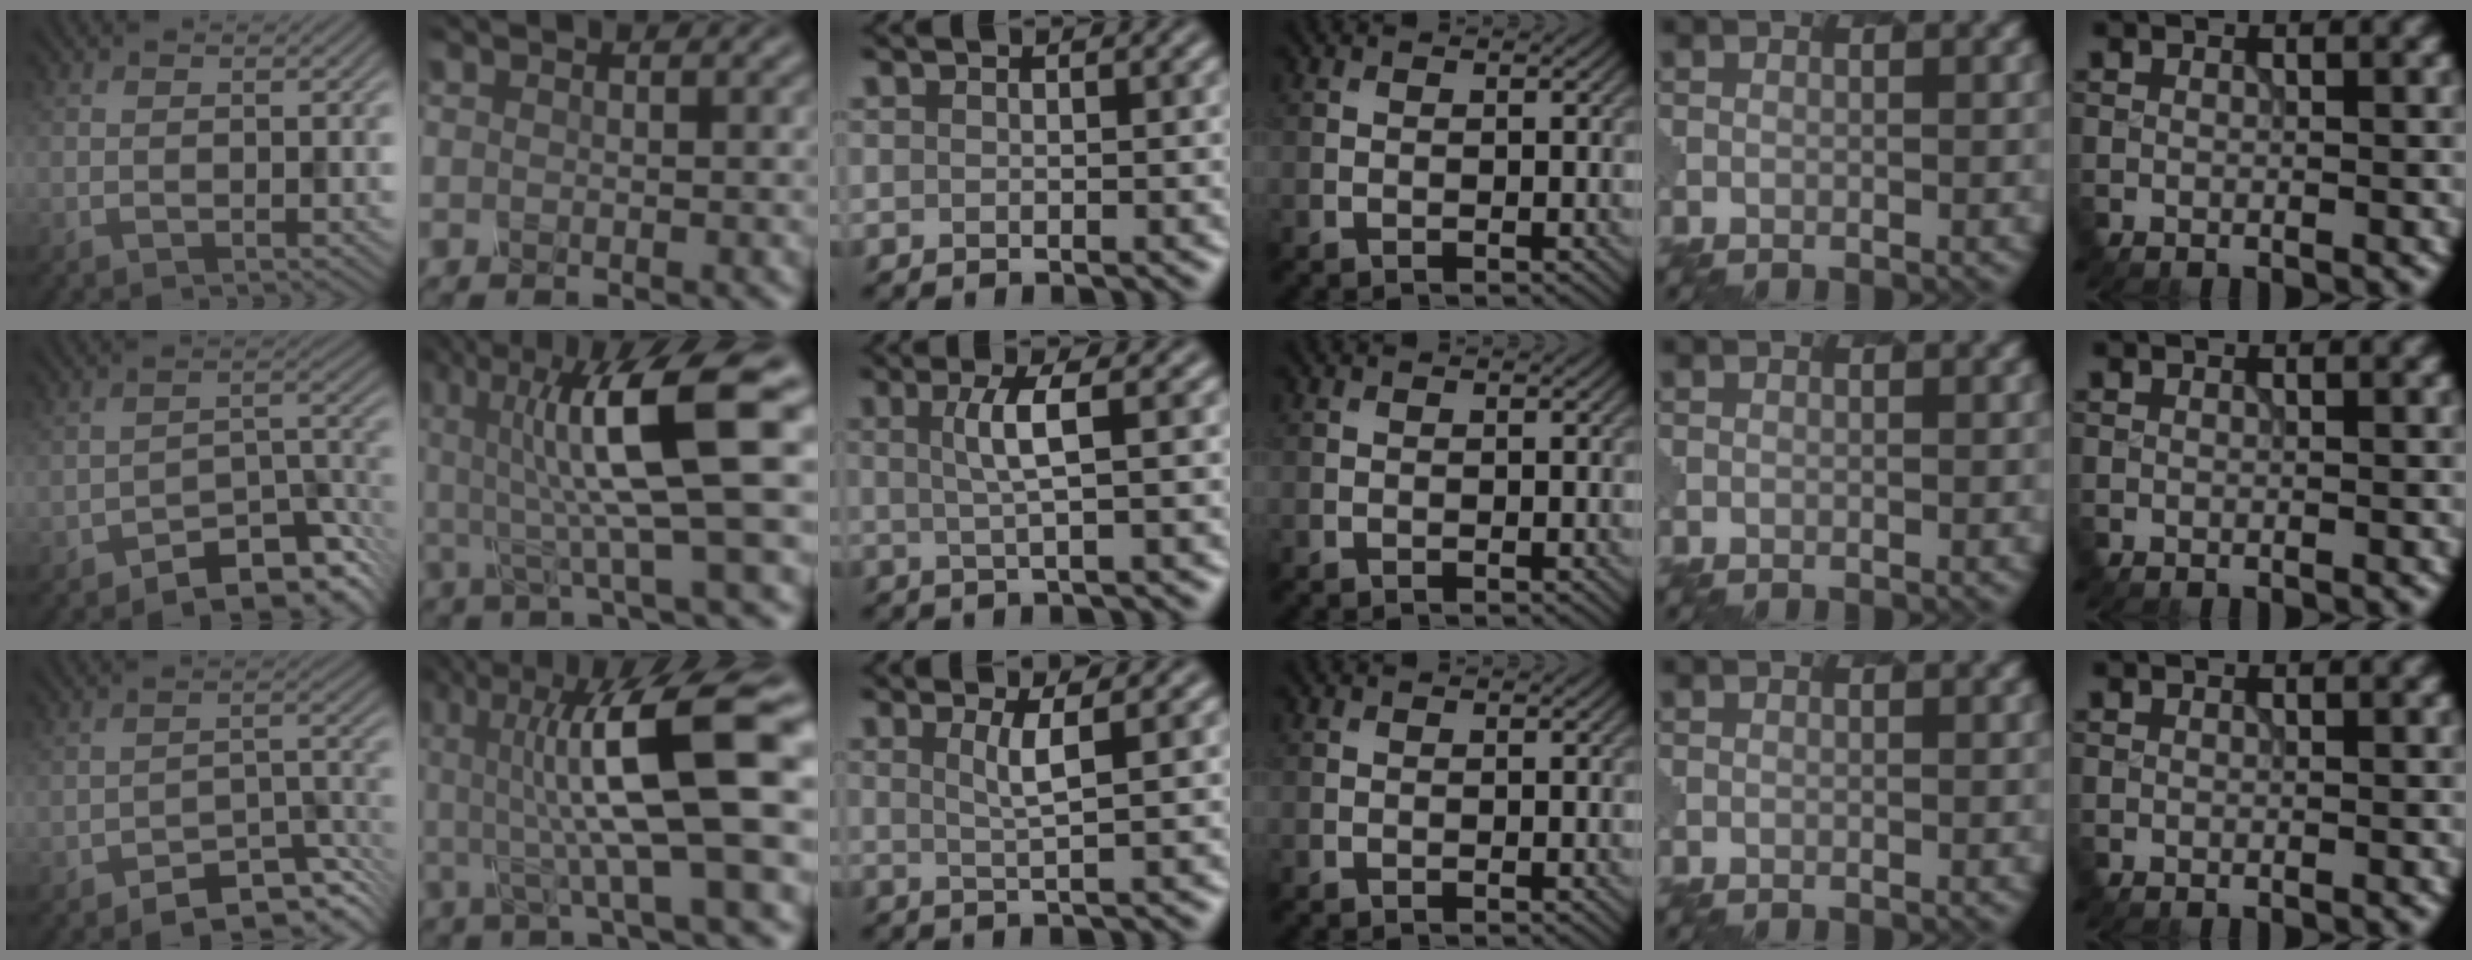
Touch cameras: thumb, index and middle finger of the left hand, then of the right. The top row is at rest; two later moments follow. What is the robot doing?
{"motion": "shake", "object": "salt shaker"}